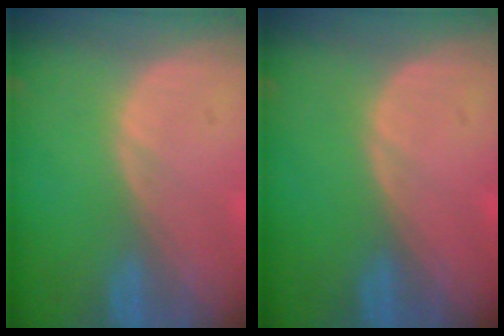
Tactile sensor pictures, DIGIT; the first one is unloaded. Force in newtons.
{"total": 0.0}